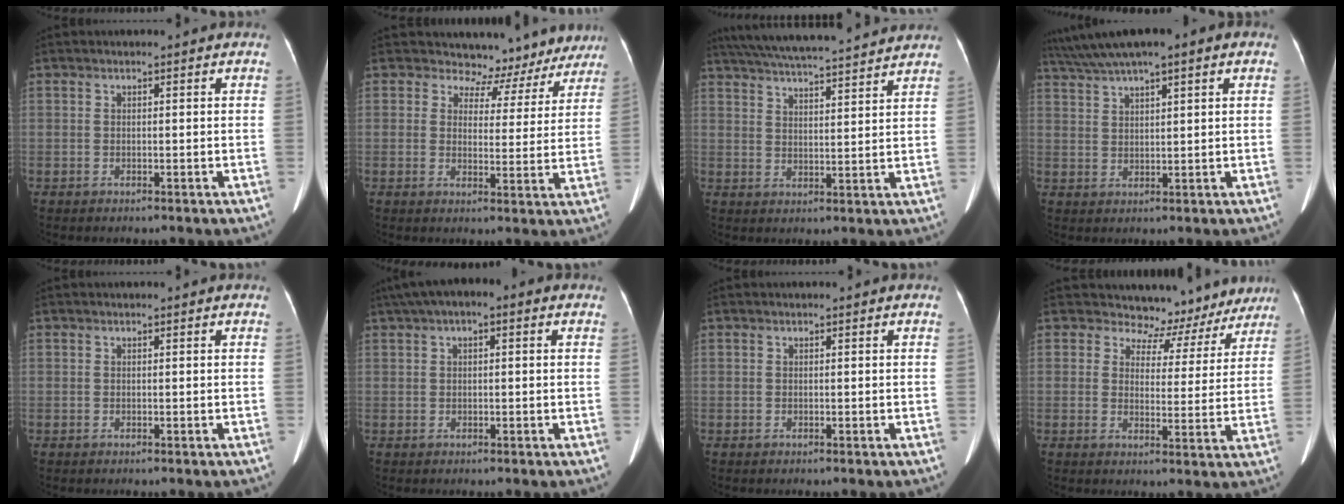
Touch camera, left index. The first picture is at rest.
{"total": 9.8, "force": [8.9, 4.0, -0.8], "torque": [0.036, -0.011, 0.080]}
{"total": 19.4, "force": [17.5, 1.5, 8.3], "torque": [-0.148, 0.040, 0.253]}
{"total": 9.6, "force": [6.8, 1.2, 6.7], "torque": [-0.123, 0.043, 0.116]}
{"total": 0.0}
{"total": 6.3, "force": [3.0, 2.3, 5.0], "torque": [-0.094, 0.035, 0.047]}
{"total": 0.0}
{"total": 10.1, "force": [9.2, 4.1, -0.5], "torque": [0.029, -0.010, 0.088]}